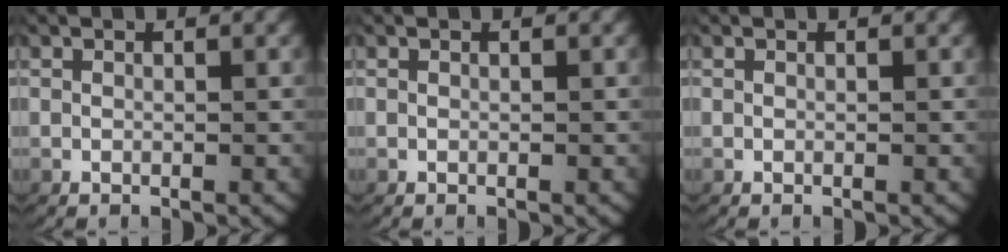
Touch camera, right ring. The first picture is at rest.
{"total": 0.0}
{"total": 0.0}